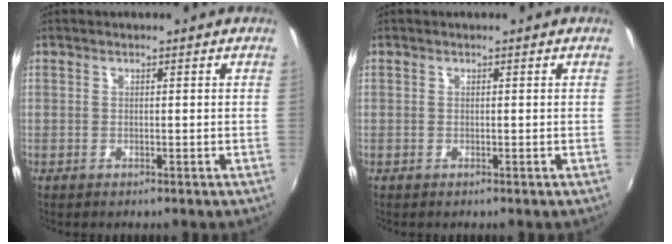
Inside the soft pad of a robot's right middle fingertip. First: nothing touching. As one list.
[{"total": 0.0}]